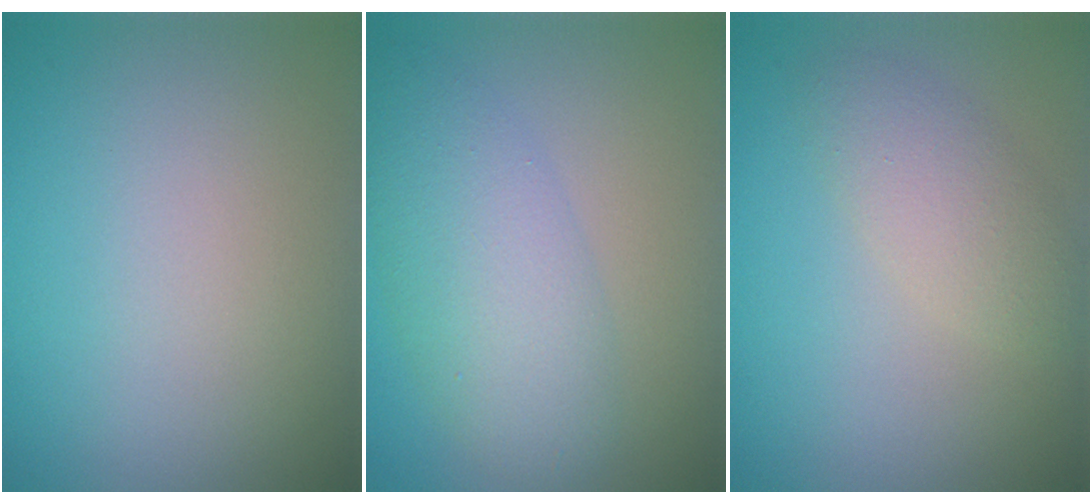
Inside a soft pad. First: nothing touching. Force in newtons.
{"total": 5.0, "press": 5.0, "slide": 0.2}
{"total": 2.8, "press": 2.8, "slide": 0.1}